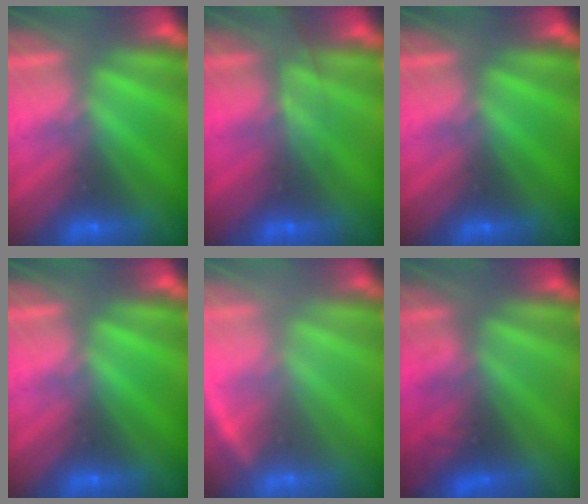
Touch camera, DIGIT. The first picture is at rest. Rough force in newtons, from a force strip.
{"total": 2.5}
{"total": 0.0}
{"total": 0.0}
{"total": 2.3}
{"total": 3.4}